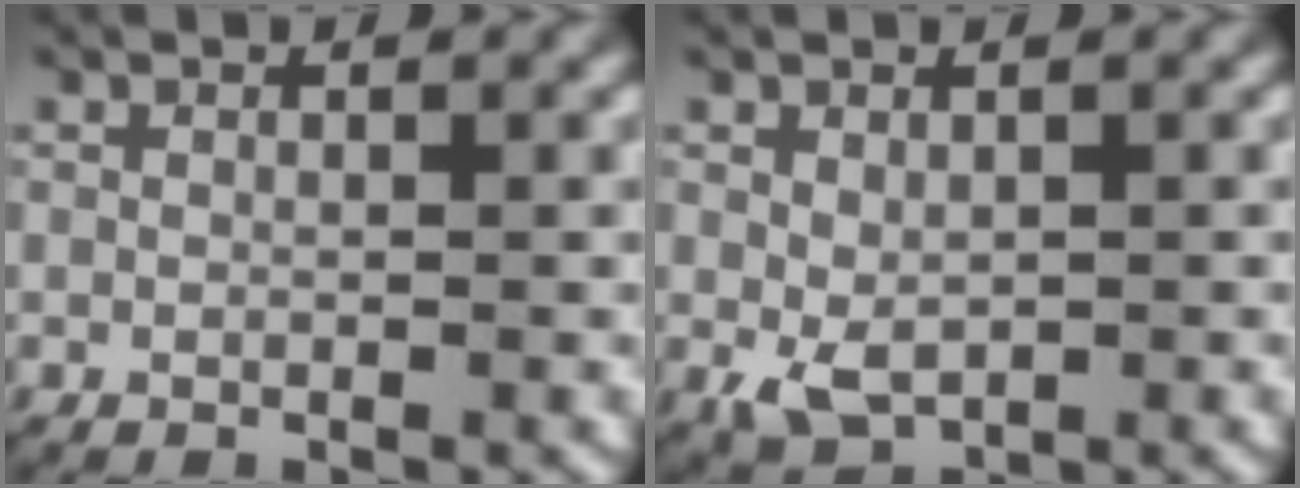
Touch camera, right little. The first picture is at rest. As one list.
[{"total": 2.9, "force": [-0.4, 2.0, 2.1], "torque": [-0.048, -0.024, 0.006]}]